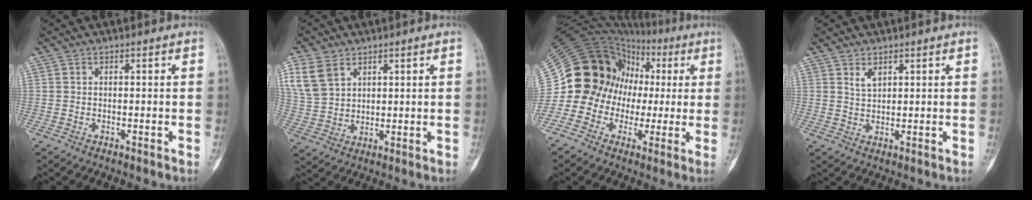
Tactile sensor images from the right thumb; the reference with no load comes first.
{"total": 8.7, "force": [4.4, 6.0, 4.5], "torque": [-0.085, -0.004, 0.100]}
{"total": 17.7, "force": [-0.5, 16.1, 7.2], "torque": [-0.100, 0.079, -0.008]}
{"total": 2.4, "force": [1.4, 1.3, 1.5], "torque": [-0.022, -0.010, 0.033]}